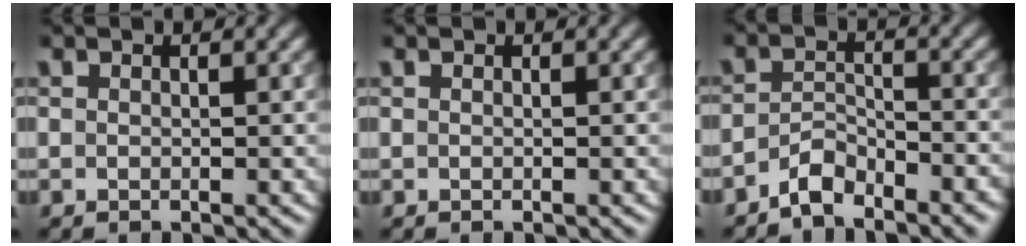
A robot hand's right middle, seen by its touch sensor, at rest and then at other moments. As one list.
[{"total": 0.0}, {"total": 3.1, "force": [-2.7, 1.0, 1.4], "torque": [-0.025, 0.007, -0.055]}]